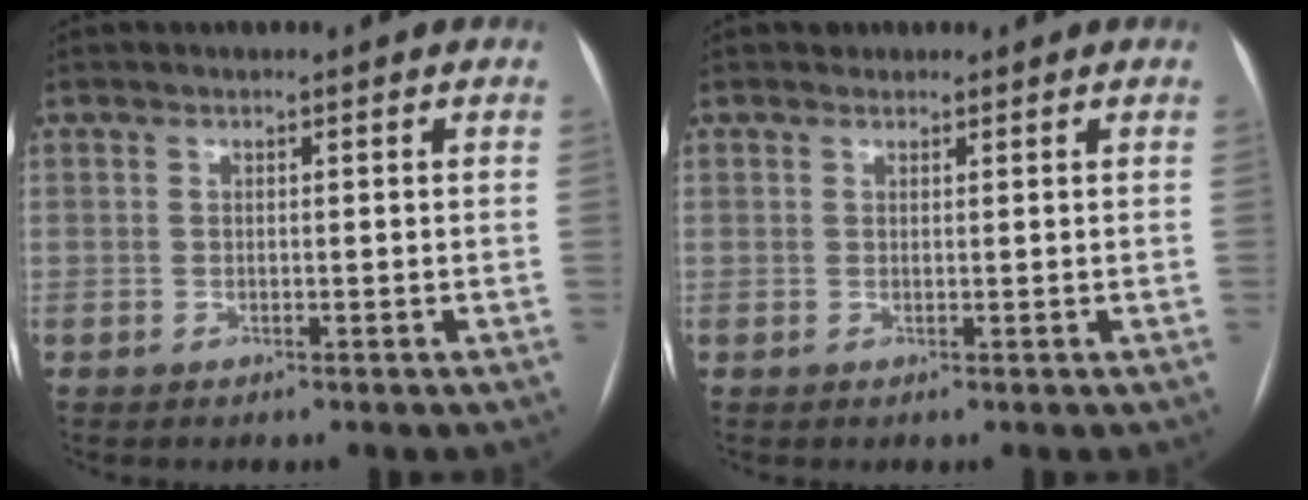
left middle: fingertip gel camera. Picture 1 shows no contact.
{"total": 0.7, "force": [0.5, 0.4, -0.1], "torque": [0.001, 0.000, 0.006]}